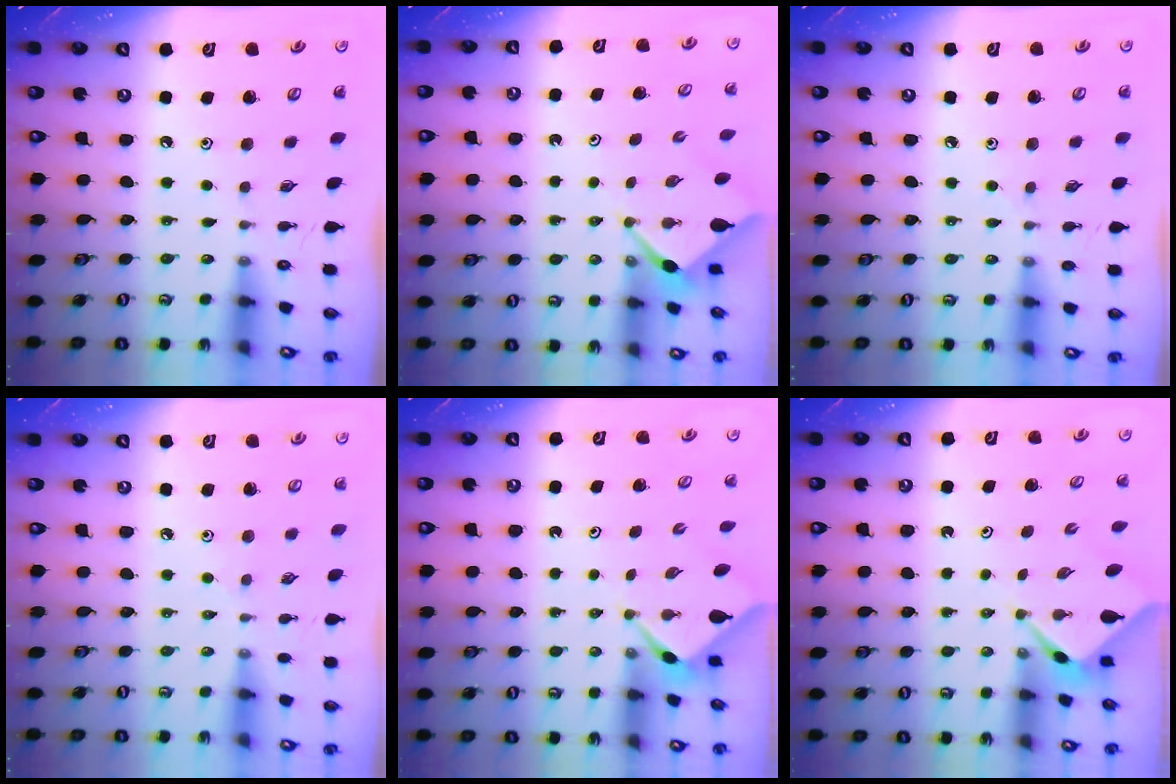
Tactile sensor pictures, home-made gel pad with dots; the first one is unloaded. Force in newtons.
{"total": 2.6, "press": 2.6, "slide": 0.3}
{"total": 2.9, "press": 2.8, "slide": 0.4}
{"total": 2.6, "press": 2.5, "slide": 0.6}
{"total": 2.4, "press": 2.4, "slide": 0.1}
{"total": 2.3, "press": 2.3, "slide": 0.3}